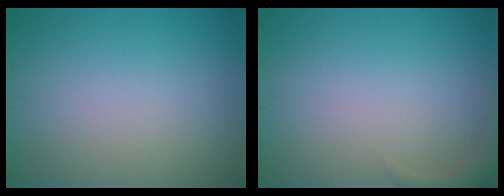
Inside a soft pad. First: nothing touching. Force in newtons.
{"total": 1.7, "press": 1.7, "slide": 0.2}